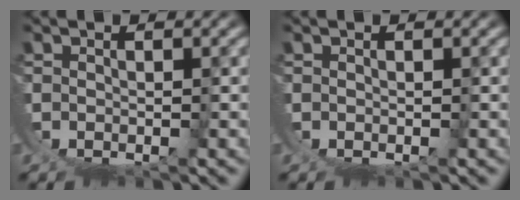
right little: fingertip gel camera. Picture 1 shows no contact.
{"total": 0.0}